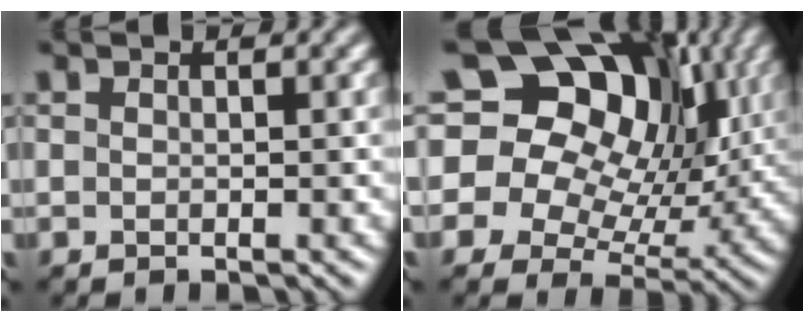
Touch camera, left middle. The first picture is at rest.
{"total": 17.5, "force": [7.2, 12.7, 9.6], "torque": [-0.186, 0.049, 0.097]}